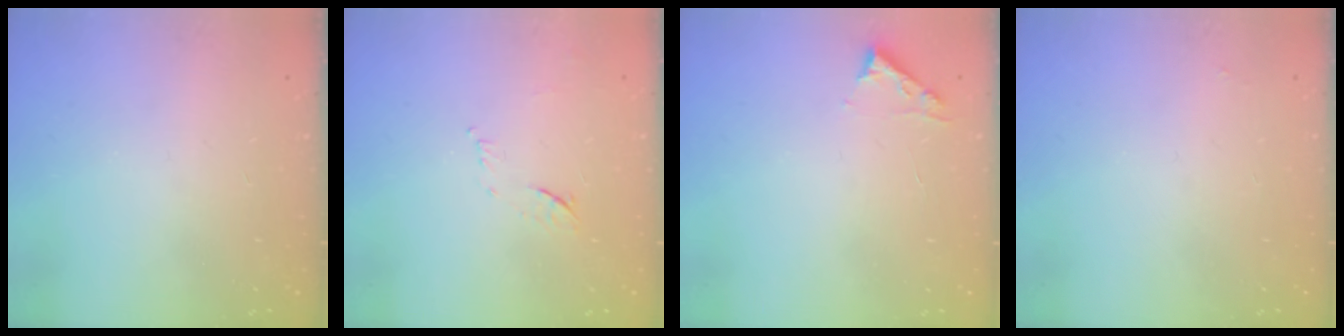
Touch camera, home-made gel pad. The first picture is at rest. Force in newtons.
{"total": 7.6, "press": 7.6, "slide": 0.9}
{"total": 4.5, "press": 4.4, "slide": 0.5}
{"total": 1.9, "press": 1.9, "slide": 0.3}